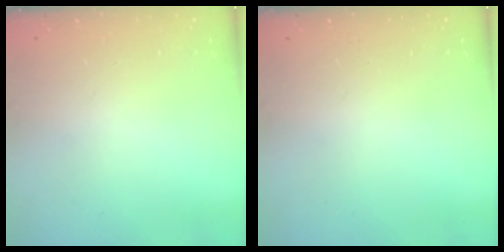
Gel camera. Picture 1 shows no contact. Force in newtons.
{"total": 0.0}